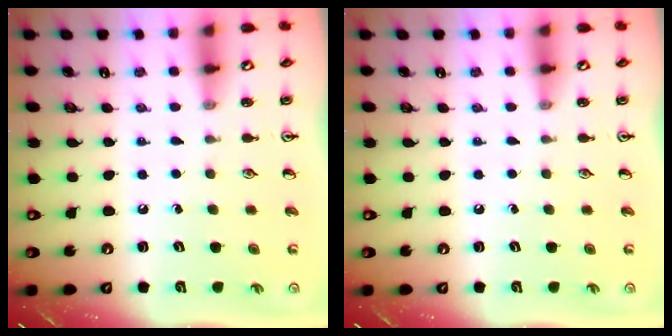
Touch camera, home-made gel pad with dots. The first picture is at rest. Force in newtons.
{"total": 0.0}